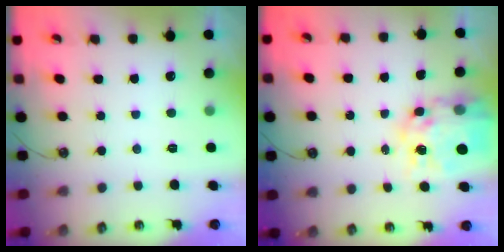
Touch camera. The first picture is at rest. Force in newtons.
{"total": 15.2, "press": 15.1, "slide": 1.4}